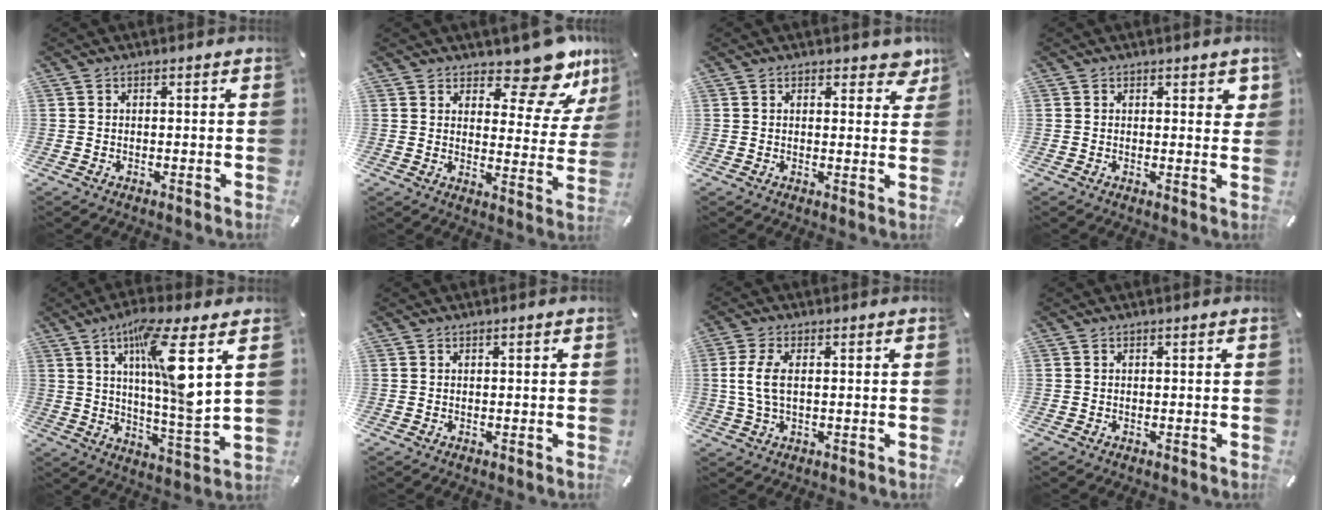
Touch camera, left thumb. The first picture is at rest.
{"total": 13.5, "force": [10.7, 5.0, 6.5], "torque": [-0.072, -0.097, 0.179]}
{"total": 4.3, "force": [2.9, 2.3, 2.3], "torque": [-0.021, -0.012, 0.046]}
{"total": 2.3, "force": [1.3, 1.3, 1.3], "torque": [-0.005, -0.004, 0.017]}
{"total": 15.6, "force": [6.4, 1.8, 14.1], "torque": [-0.233, -0.038, 0.088]}
{"total": 0.0}
{"total": 5.9, "force": [0.6, 2.7, 5.2], "torque": [-0.121, 0.001, 0.006]}
{"total": 0.0}